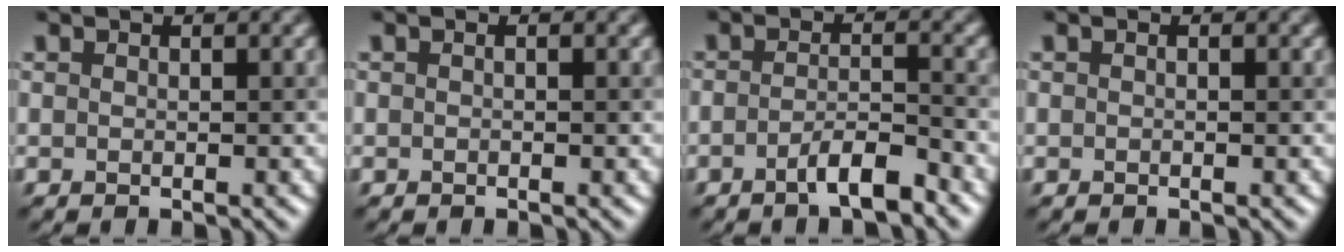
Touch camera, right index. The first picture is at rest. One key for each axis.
{"total": 0.0}
{"total": 3.1, "fx": -2.2, "fy": 0.4, "fz": 2.2, "tx": -0.037, "ty": 0.019, "tz": -0.038}
{"total": 0.0}